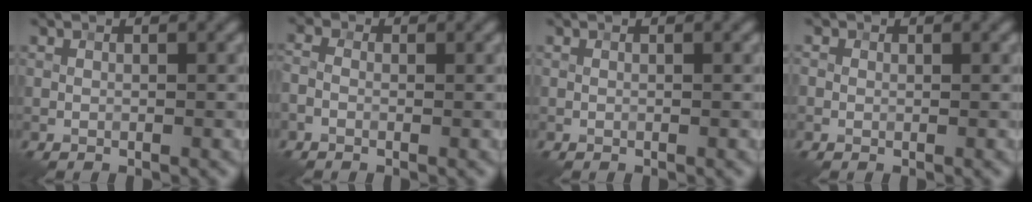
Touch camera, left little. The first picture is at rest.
{"total": 1.4, "force": [-0.6, 0.9, 0.9], "torque": [-0.019, 0.004, -0.019]}
{"total": 0.0}
{"total": 0.8, "force": [0.2, 0.8, 0.2], "torque": [0.000, -0.004, -0.004]}